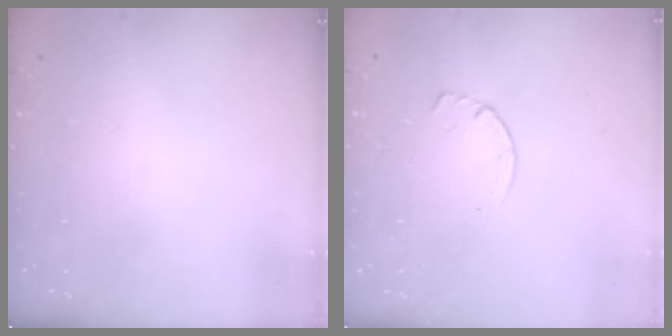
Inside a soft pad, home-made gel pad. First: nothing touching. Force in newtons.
{"total": 2.9, "press": 2.9, "slide": 0.4}